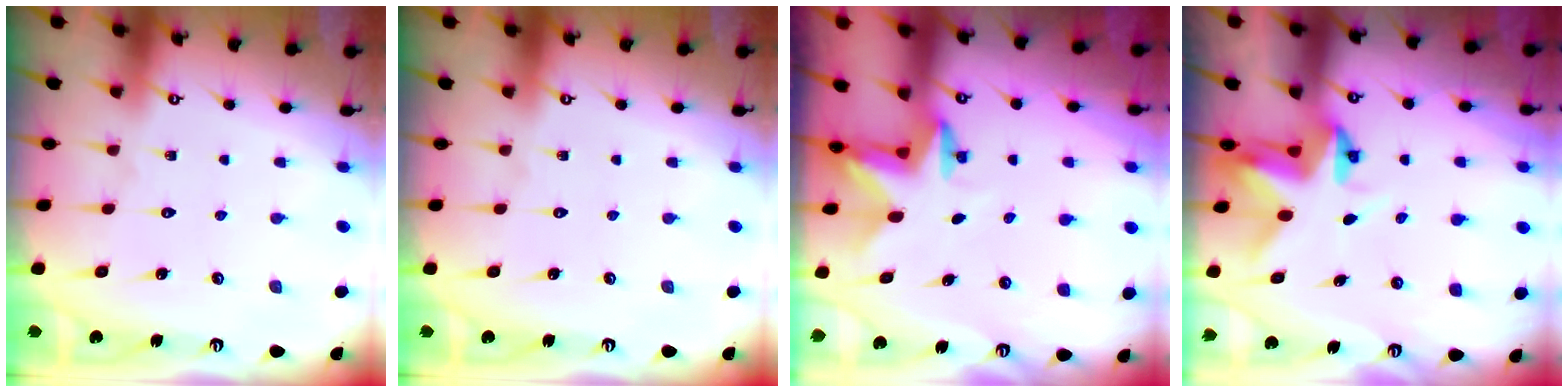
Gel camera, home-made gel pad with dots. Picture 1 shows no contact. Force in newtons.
{"total": 0.0}
{"total": 2.4, "press": 2.4, "slide": 0.4}
{"total": 4.0, "press": 4.0, "slide": 0.1}